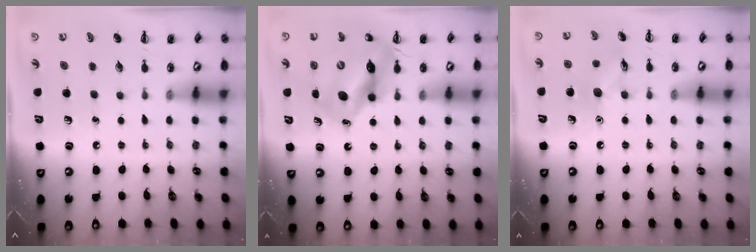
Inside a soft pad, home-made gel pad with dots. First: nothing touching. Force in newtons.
{"total": 12.6, "press": 12.1, "slide": 3.5}
{"total": 7.4, "press": 7.3, "slide": 1.2}